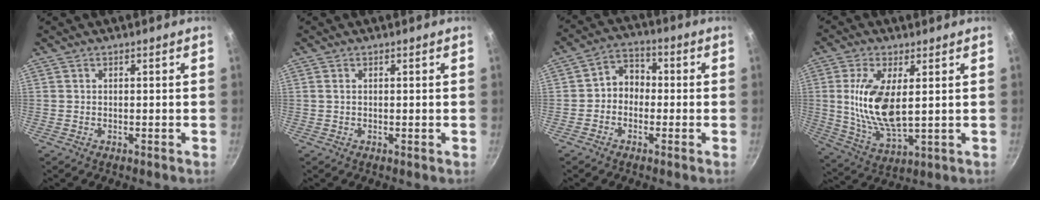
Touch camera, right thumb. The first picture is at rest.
{"total": 0.5, "force": [0.2, 0.1, 0.5], "torque": [-0.010, 0.000, 0.002]}
{"total": 5.7, "force": [-0.9, 4.7, 3.2], "torque": [-0.020, 0.023, -0.031]}
{"total": 13.0, "force": [2.0, 5.7, 11.6], "torque": [-0.228, -0.015, 0.044]}